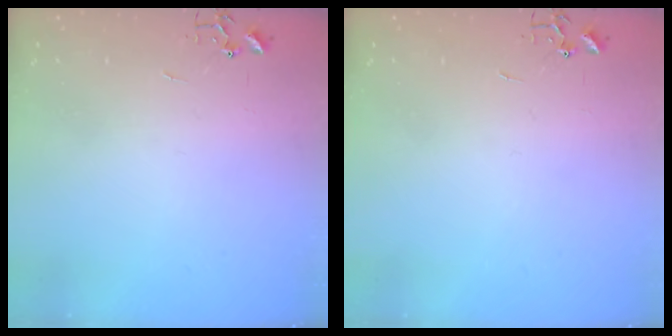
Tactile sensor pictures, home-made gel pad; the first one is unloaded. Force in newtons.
{"total": 0.0}